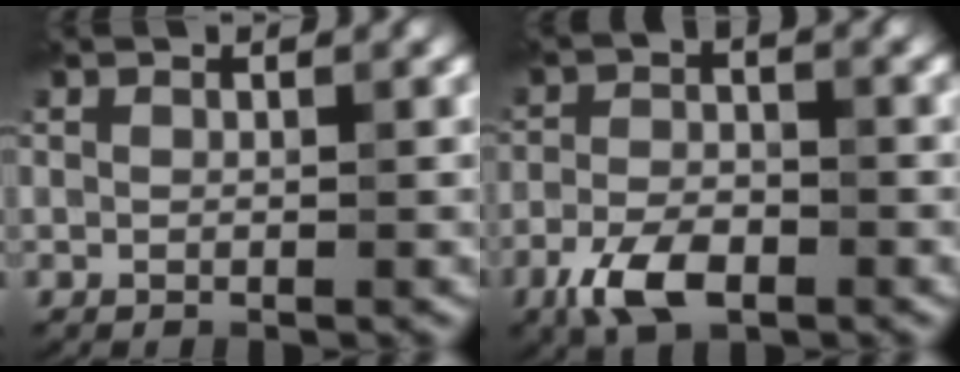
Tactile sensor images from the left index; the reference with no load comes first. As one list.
[{"total": 4.9, "force": [-3.0, 2.1, 3.3], "torque": [-0.072, -0.002, -0.060]}]